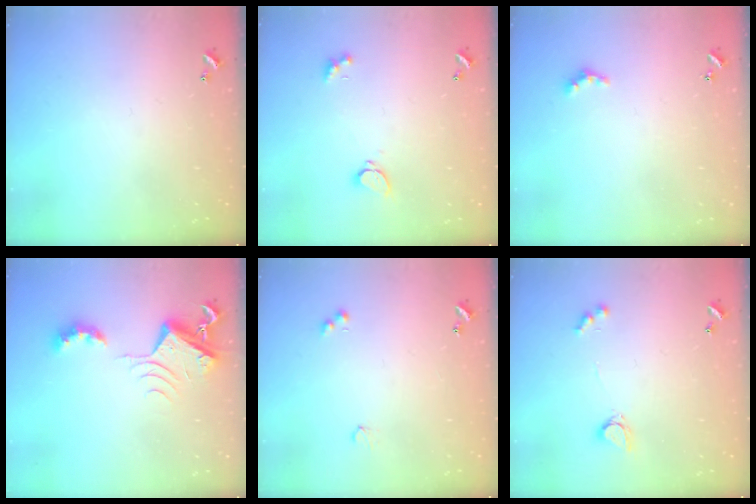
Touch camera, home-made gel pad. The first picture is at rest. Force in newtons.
{"total": 1.6, "press": 1.6, "slide": 0.5}
{"total": 3.6, "press": 3.6, "slide": 0.6}
{"total": 7.6, "press": 7.5, "slide": 1.0}
{"total": 3.9, "press": 3.8, "slide": 0.6}
{"total": 4.0, "press": 4.0, "slide": 0.3}